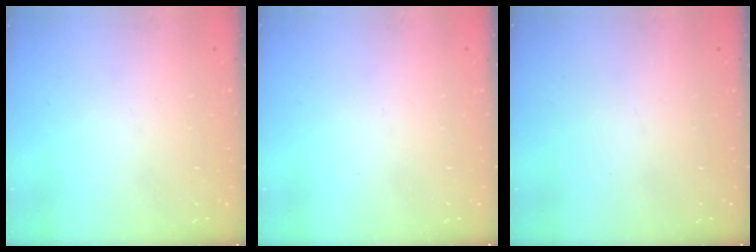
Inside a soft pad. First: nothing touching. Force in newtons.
{"total": 0.0}
{"total": 0.0}